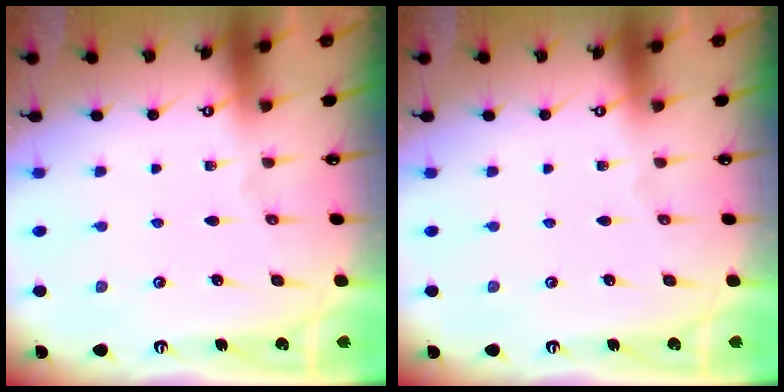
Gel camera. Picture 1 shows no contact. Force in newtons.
{"total": 0.0}